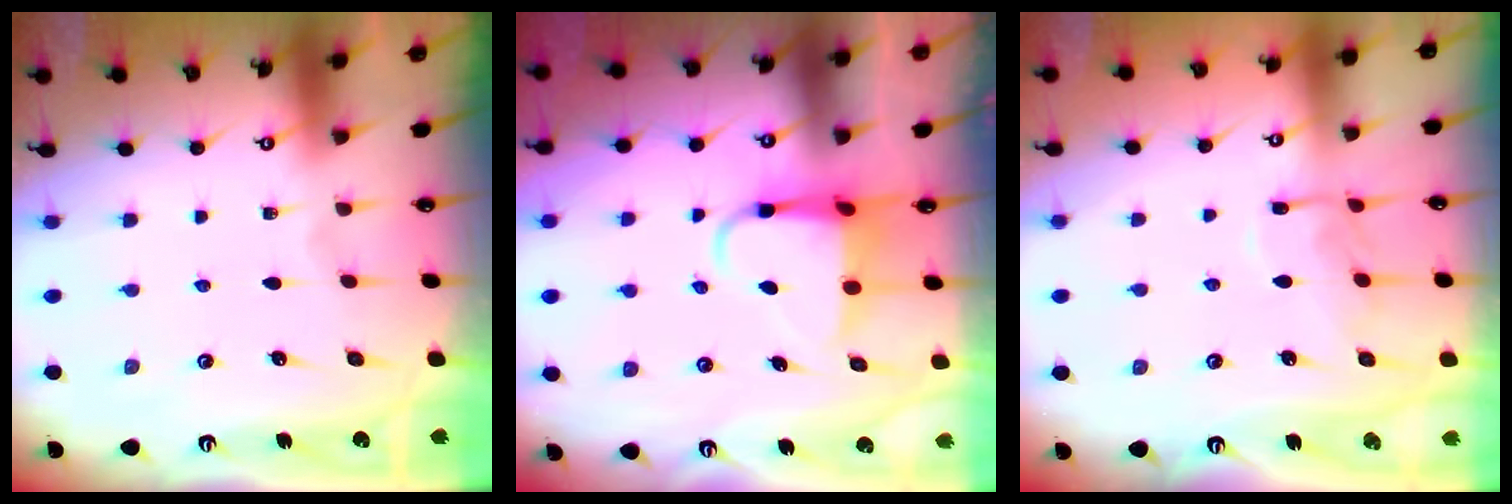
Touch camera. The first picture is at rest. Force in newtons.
{"total": 5.2, "press": 5.1, "slide": 0.7}
{"total": 8.9, "press": 8.9, "slide": 0.7}